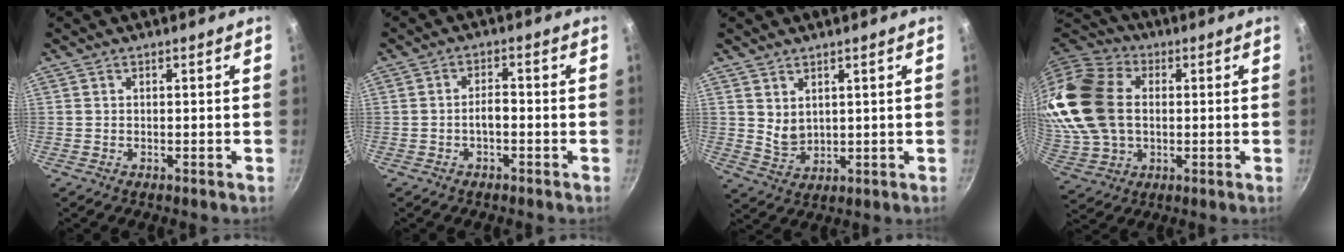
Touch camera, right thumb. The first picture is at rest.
{"total": 2.8, "force": [-1.1, 1.3, 2.2], "torque": [-0.029, 0.020, -0.020]}
{"total": 4.0, "force": [2.1, 2.5, 2.2], "torque": [-0.033, -0.020, 0.050]}
{"total": 20.8, "force": [1.9, 15.2, 14.1], "torque": [-0.272, 0.019, 0.041]}